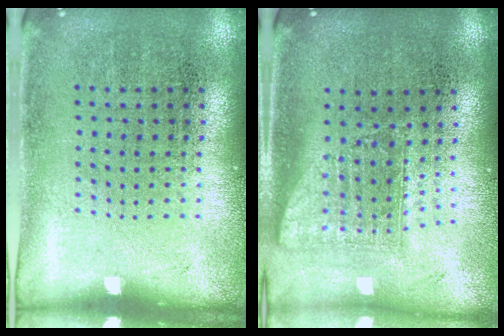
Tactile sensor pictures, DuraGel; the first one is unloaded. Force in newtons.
{"total": 1.6, "press": 1.3, "slide": 1.0}